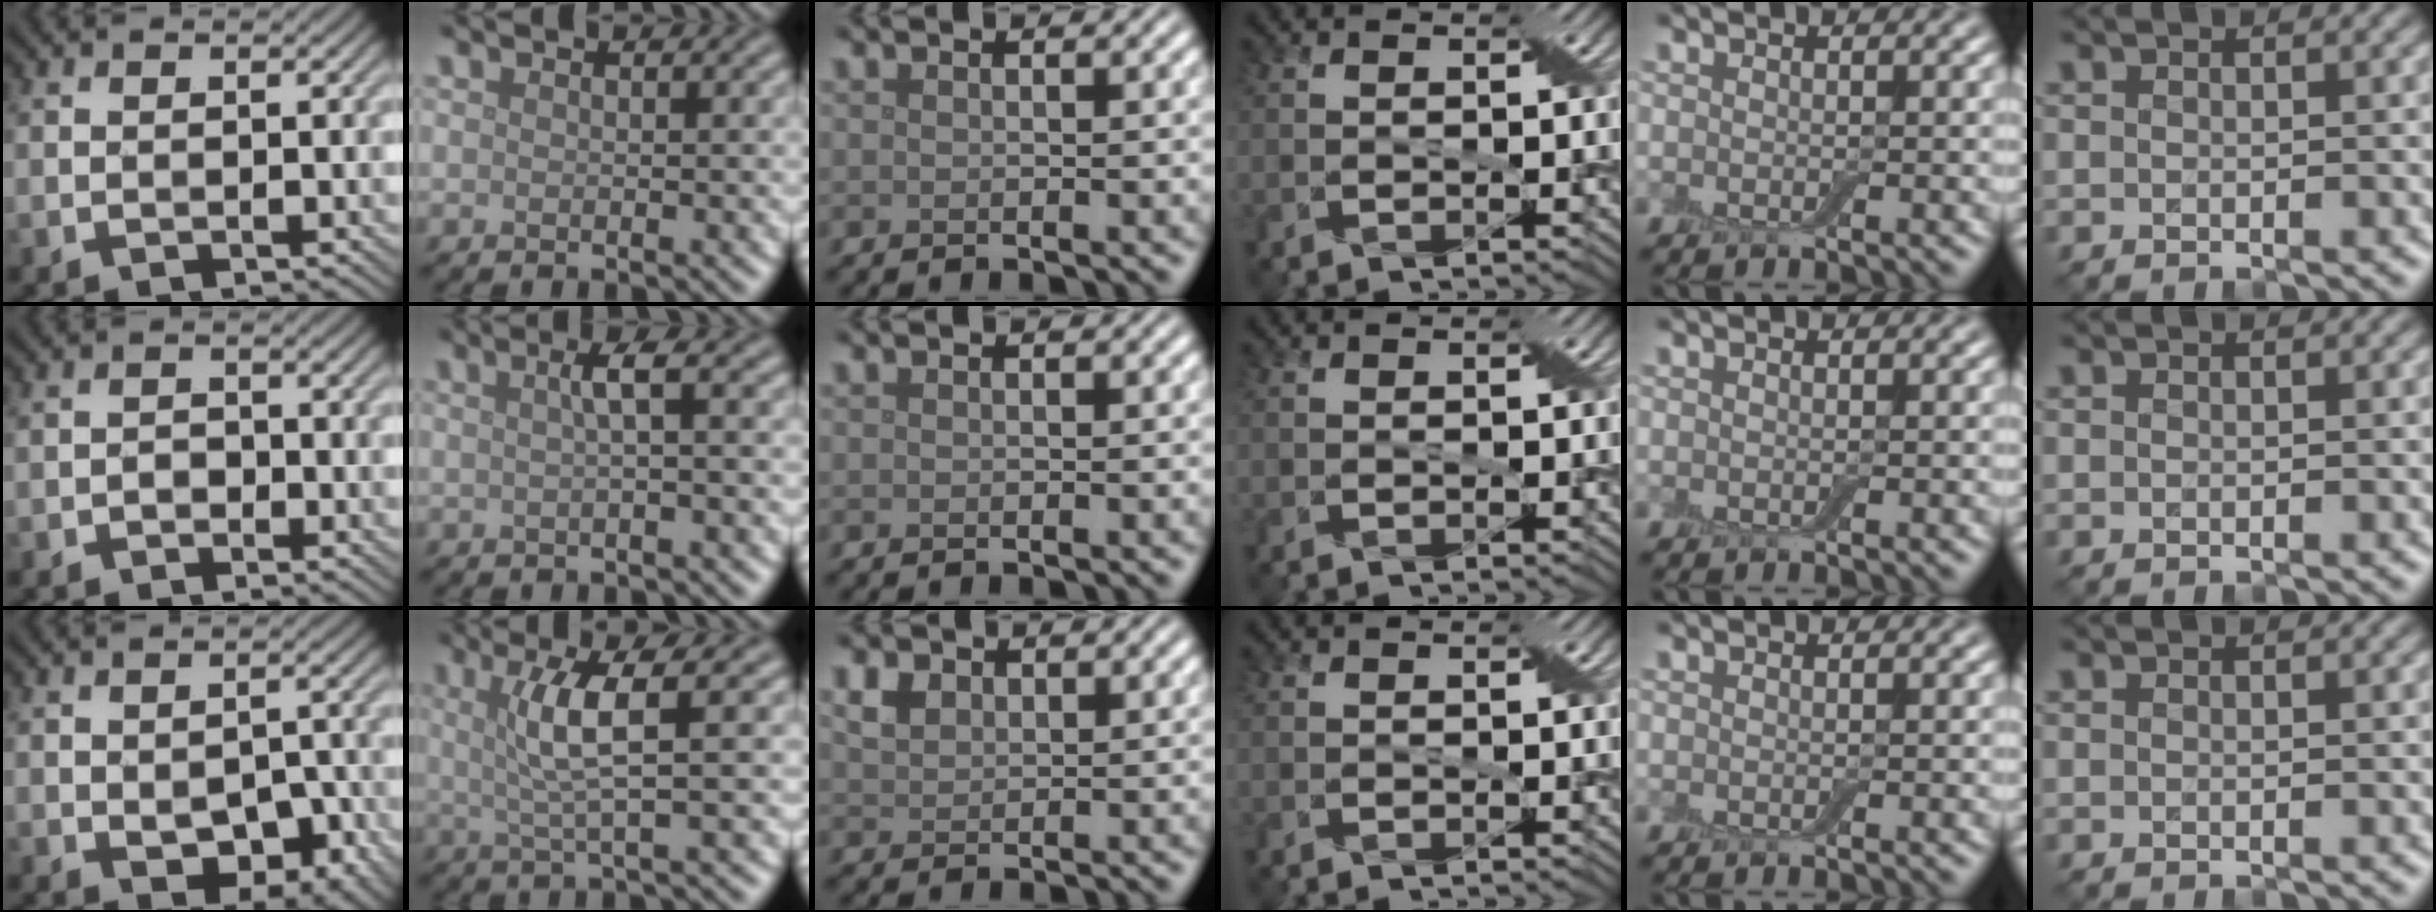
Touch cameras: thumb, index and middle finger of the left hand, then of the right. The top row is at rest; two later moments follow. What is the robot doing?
{"motion": "pour", "object": "bowl"}